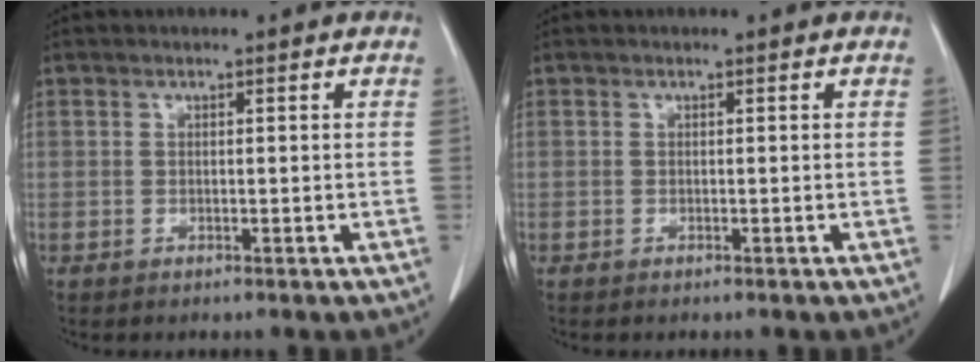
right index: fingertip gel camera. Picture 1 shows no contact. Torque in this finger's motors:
{"motor_torque": [0.06, -0.02, 0.01, 0.01]}